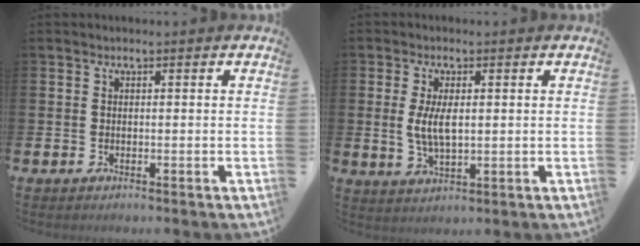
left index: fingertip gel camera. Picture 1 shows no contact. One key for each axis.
{"total": 4.8, "fx": 0.7, "fy": 2.1, "fz": 4.2, "tx": -0.073, "ty": 0.001, "tz": 0.009}